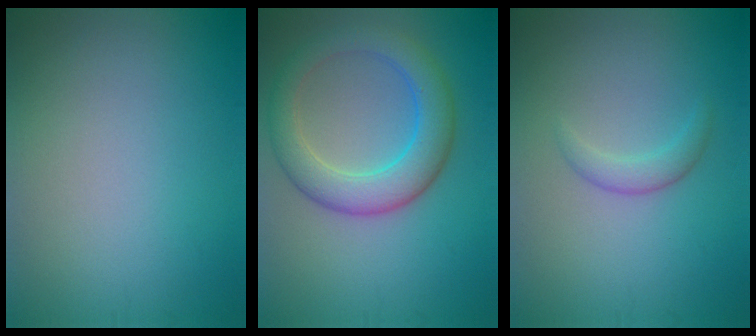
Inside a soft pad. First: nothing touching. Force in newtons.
{"total": 5.7, "press": 5.7, "slide": 0.1}
{"total": 1.7, "press": 1.7, "slide": 0.2}